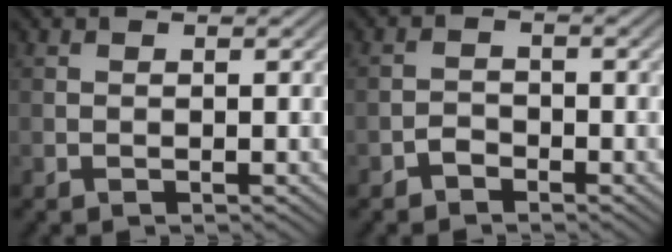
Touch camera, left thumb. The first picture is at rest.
{"total": 1.7, "force": [-1.4, 0.9, 0.6], "torque": [-0.007, 0.005, -0.032]}